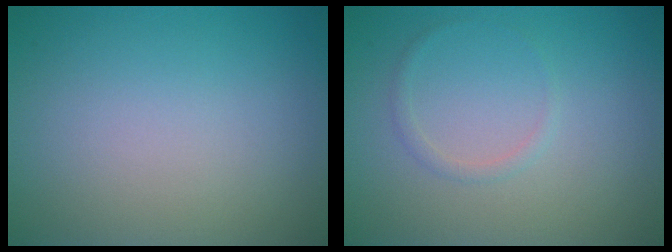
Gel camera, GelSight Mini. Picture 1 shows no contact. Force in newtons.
{"total": 0.8, "press": 0.8, "slide": 0.0}